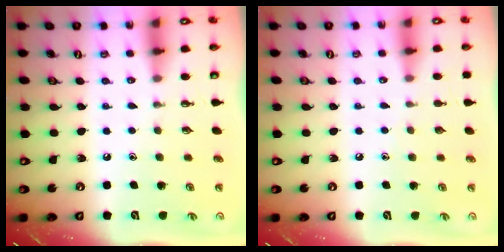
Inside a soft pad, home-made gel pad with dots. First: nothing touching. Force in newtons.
{"total": 3.3, "press": 3.2, "slide": 0.4}